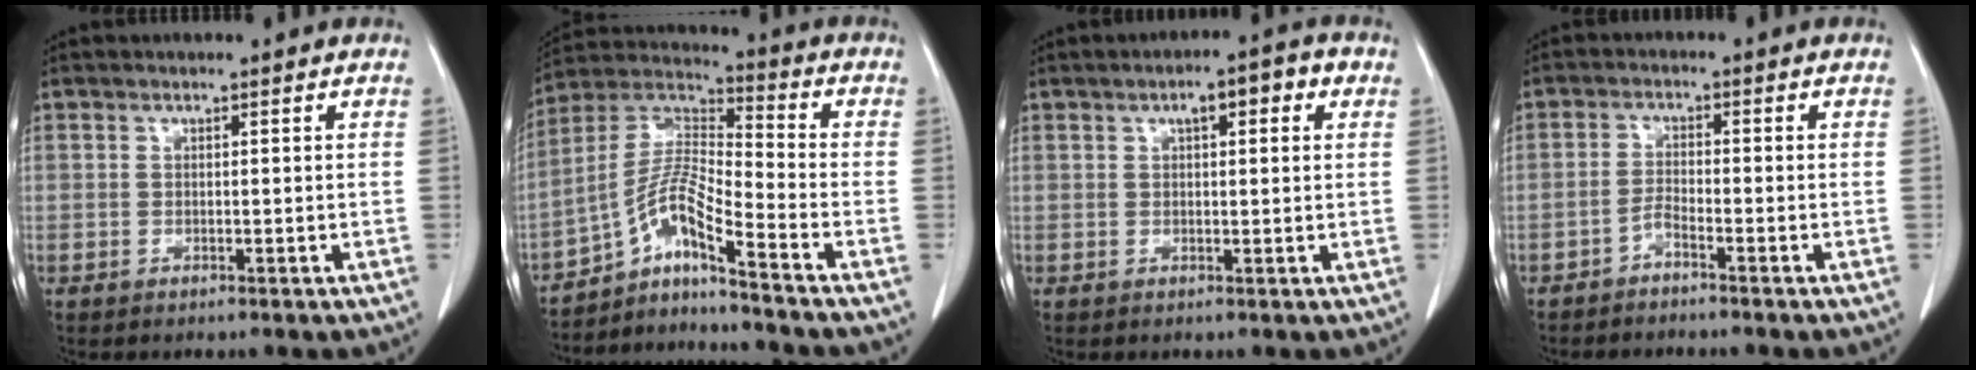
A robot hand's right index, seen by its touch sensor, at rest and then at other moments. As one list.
[{"total": 9.7, "force": [-6.9, -0.8, 6.8], "torque": [-0.145, 0.014, -0.128]}, {"total": 4.9, "force": [1.9, 1.3, 4.3], "torque": [-0.065, 0.017, 0.024]}, {"total": 2.2, "force": [-1.9, -0.3, 1.2], "torque": [-0.023, 0.002, -0.038]}]